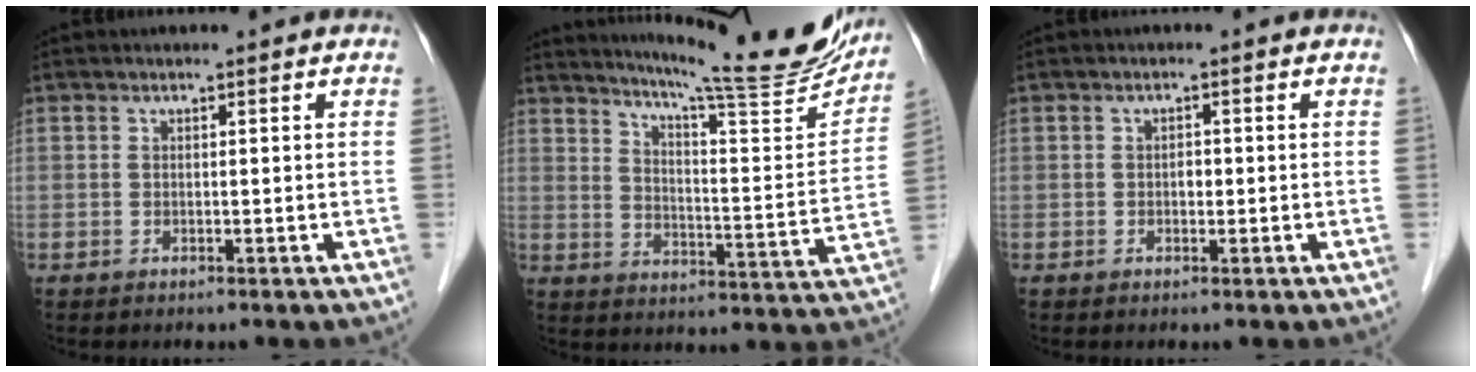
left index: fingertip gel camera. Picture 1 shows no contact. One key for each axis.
{"total": 21.4, "fx": 19.2, "fy": 0.9, "fz": 9.5, "tx": -0.142, "ty": -0.062, "tz": 0.250}
{"total": 1.1, "fx": -0.2, "fy": 0.7, "fz": 0.9, "tx": -0.011, "ty": 0.003, "tz": -0.005}